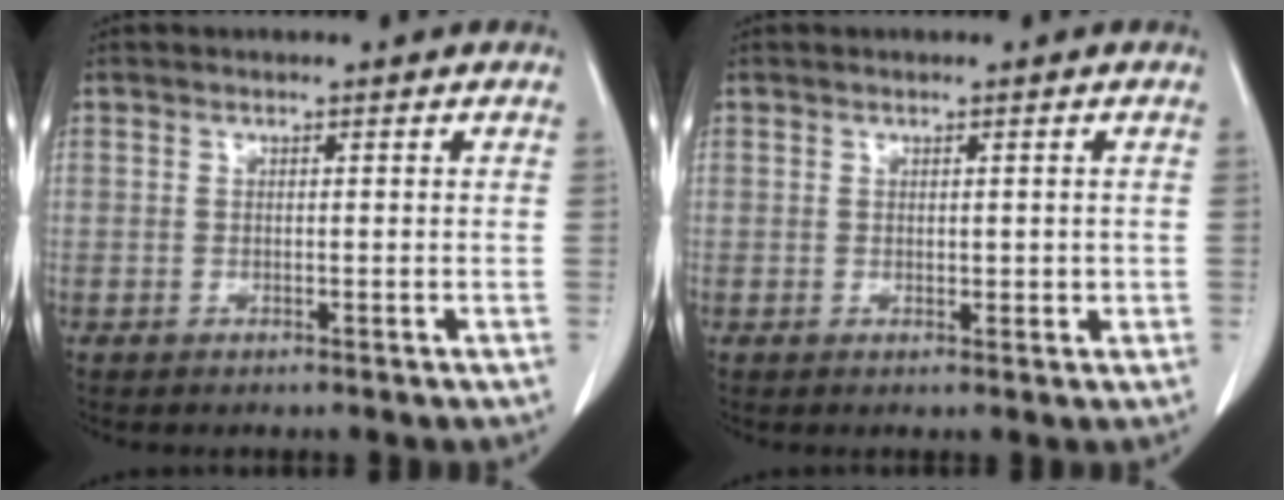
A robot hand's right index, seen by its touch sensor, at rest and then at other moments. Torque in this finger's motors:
{"motor_torque": [-0.07, 0.03, 0.04, 0.00]}